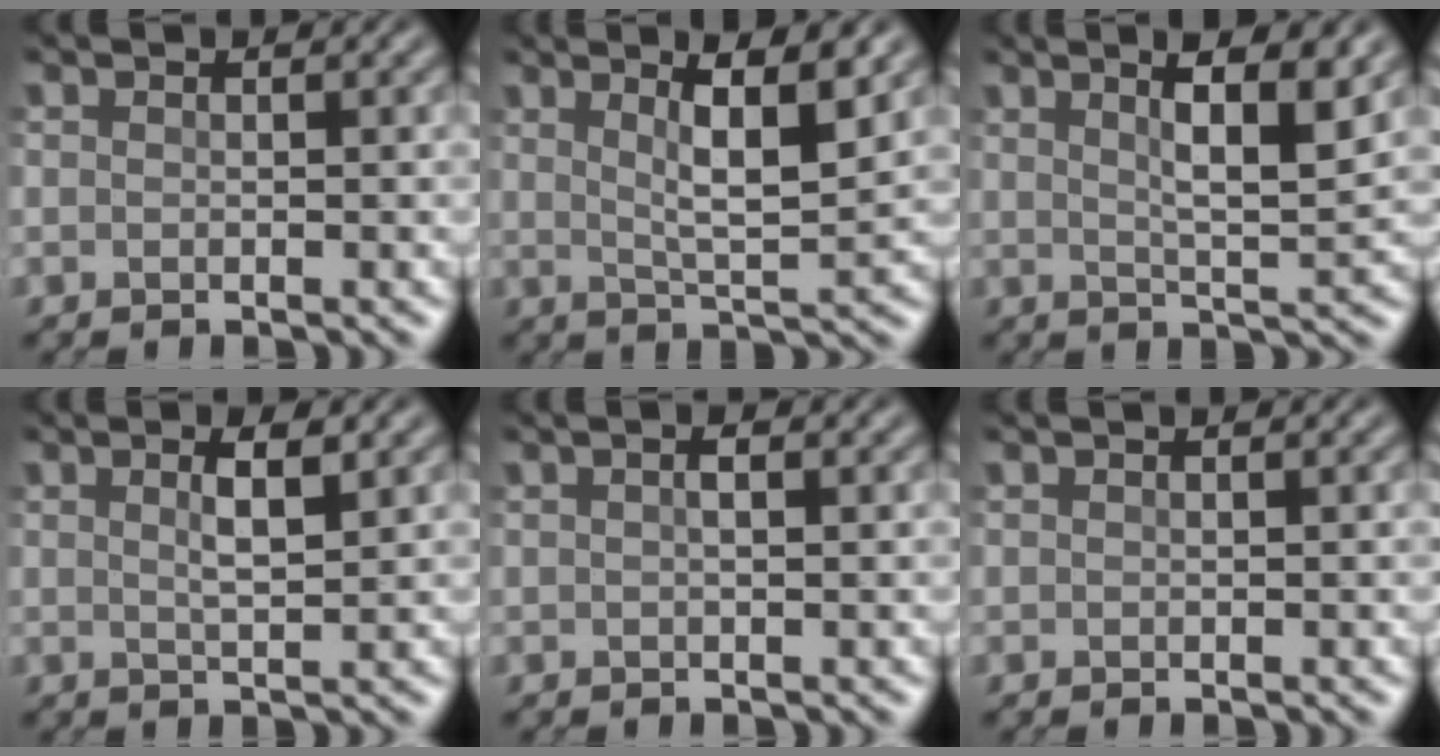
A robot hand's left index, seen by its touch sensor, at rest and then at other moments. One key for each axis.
{"total": 5.9, "fx": 2.5, "fy": 1.2, "fz": 5.2, "tx": -0.079, "ty": -0.002, "tz": 0.040}
{"total": 6.1, "fx": 2.9, "fy": 1.3, "fz": 5.3, "tx": -0.073, "ty": 0.007, "tz": 0.041}
{"total": 2.9, "fx": 1.2, "fy": 0.7, "fz": 2.5, "tx": -0.041, "ty": 0.001, "tz": 0.019}
{"total": 1.8, "fx": 0.8, "fy": 0.6, "fz": 1.5, "tx": -0.016, "ty": -0.001, "tz": 0.004}
{"total": 0.5, "fx": 0.4, "fy": 0.1, "fz": 0.3, "tx": -0.005, "ty": -0.001, "tz": 0.003}